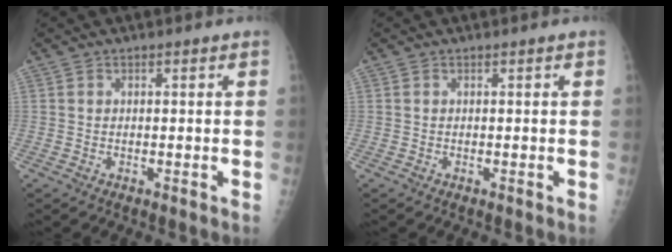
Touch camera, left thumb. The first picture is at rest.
{"total": 0.0}